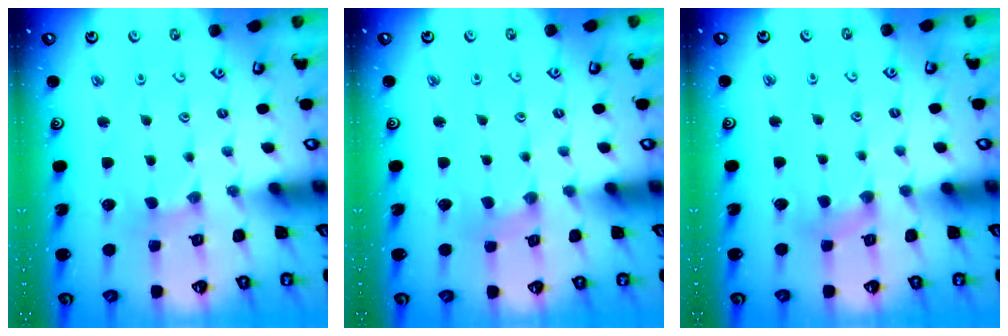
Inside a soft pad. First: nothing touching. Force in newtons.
{"total": 0.0}
{"total": 2.8, "press": 2.7, "slide": 0.6}